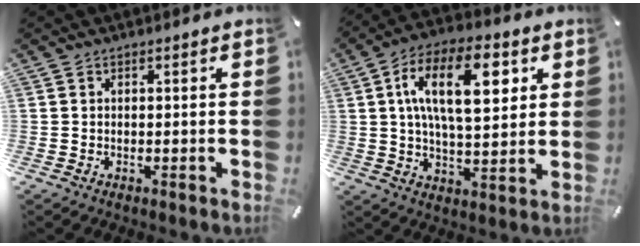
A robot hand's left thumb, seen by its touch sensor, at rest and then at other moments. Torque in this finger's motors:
{"motor_torque": [1.33, 2.91, 2.24, -0.53, 0.25]}